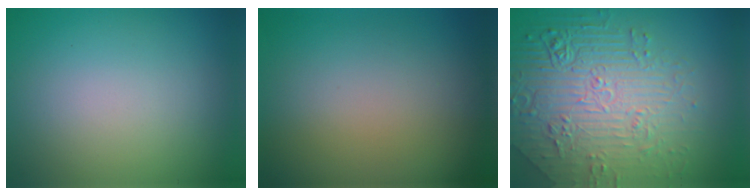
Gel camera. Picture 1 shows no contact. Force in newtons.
{"total": 0.0}
{"total": 7.9, "press": 6.1, "slide": 5.1}